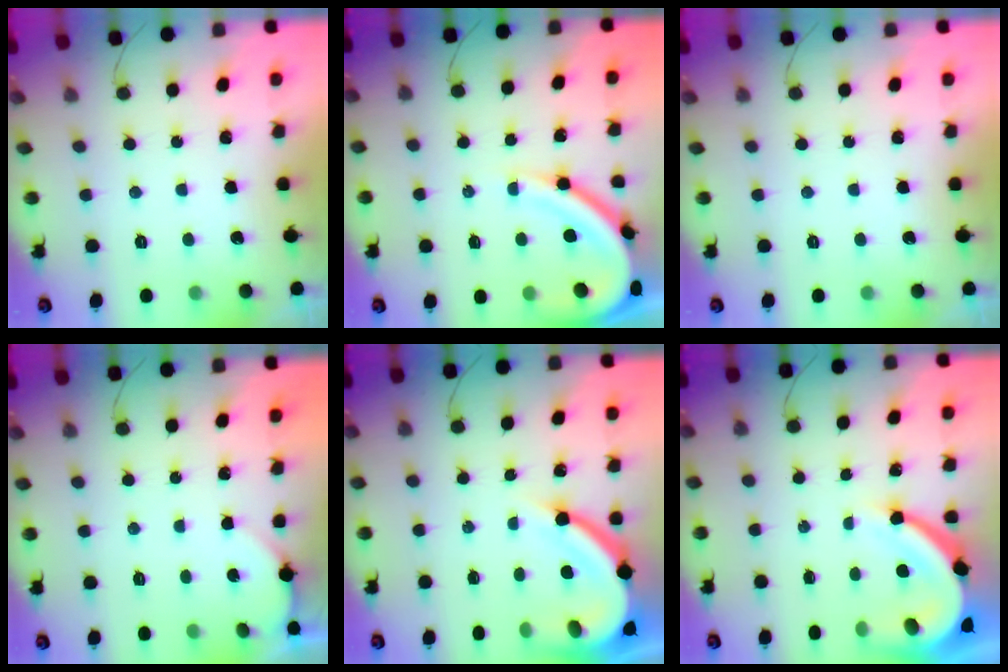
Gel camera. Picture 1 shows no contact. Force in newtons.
{"total": 12.4, "press": 12.3, "slide": 1.1}
{"total": 0.0}
{"total": 1.0, "press": 1.0, "slide": 0.1}
{"total": 13.0, "press": 12.9, "slide": 1.4}
{"total": 11.1, "press": 11.1, "slide": 1.3}